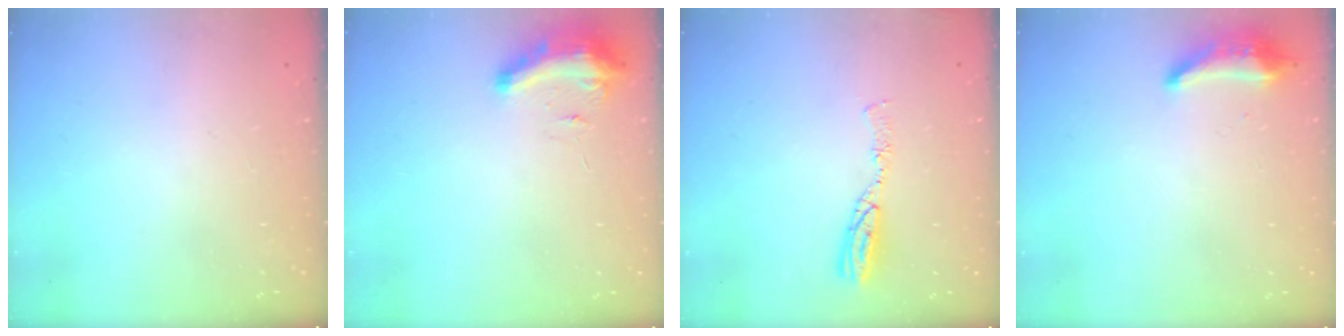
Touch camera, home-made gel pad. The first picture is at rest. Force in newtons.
{"total": 9.3, "press": 9.2, "slide": 0.9}
{"total": 6.6, "press": 6.5, "slide": 0.7}
{"total": 10.1, "press": 9.0, "slide": 4.6}